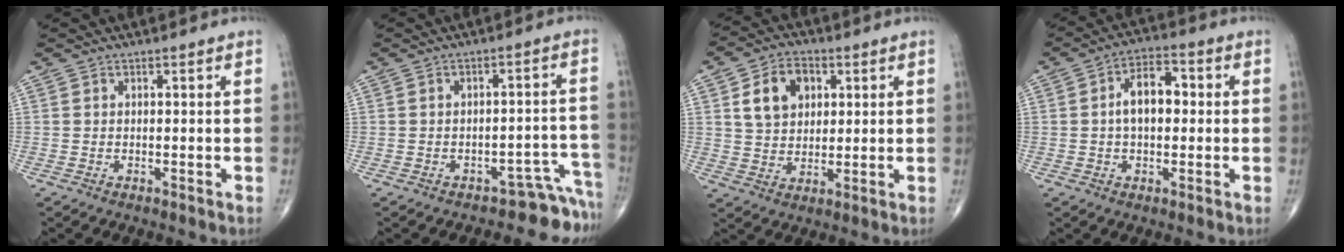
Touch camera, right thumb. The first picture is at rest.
{"total": 5.7, "force": [-5.2, 2.4, 0.1], "torque": [0.040, 0.099, -0.066]}
{"total": 9.9, "force": [3.3, 7.4, 5.8], "torque": [-0.072, -0.004, 0.058]}
{"total": 8.1, "force": [0.5, 4.8, 6.5], "torque": [-0.094, 0.022, 0.000]}